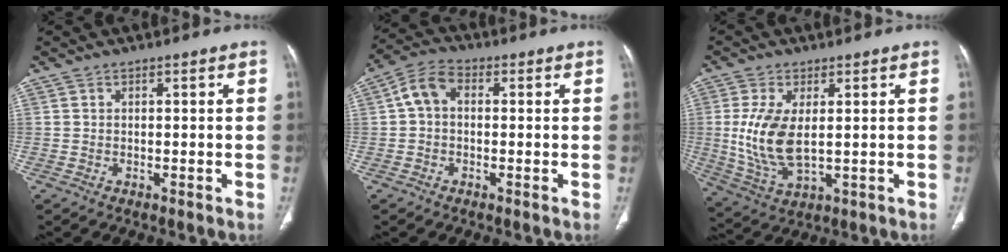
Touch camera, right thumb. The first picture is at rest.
{"total": 5.9, "force": [0.4, 4.1, 4.1], "torque": [-0.072, 0.019, -0.003]}
{"total": 11.0, "force": [0.8, 5.4, 9.6], "torque": [-0.202, -0.014, 0.028]}